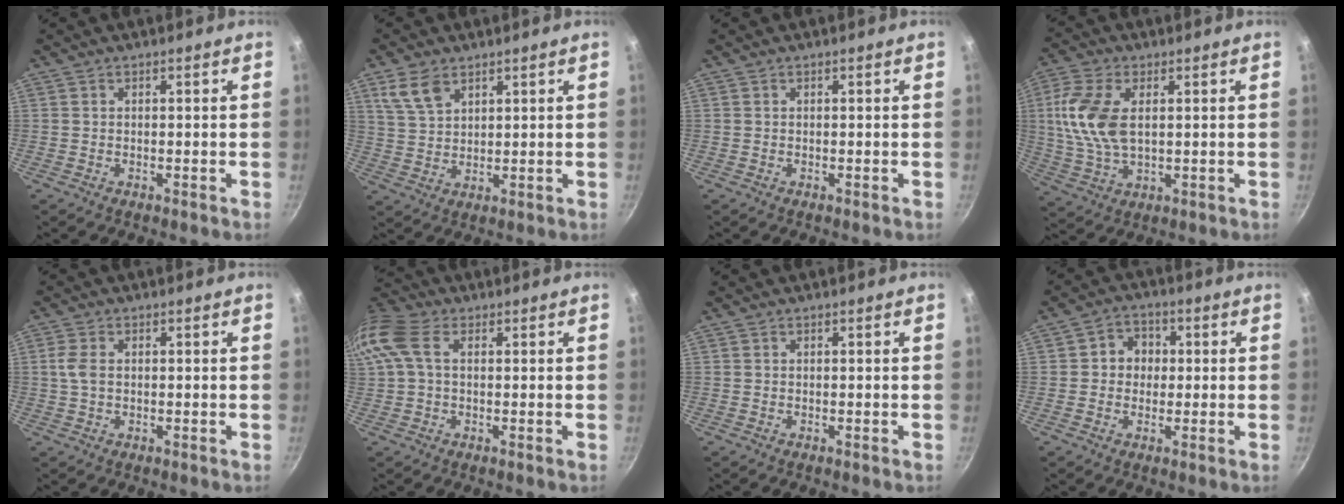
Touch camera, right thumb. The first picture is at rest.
{"total": 6.6, "force": [3.9, 3.8, 3.7], "torque": [-0.060, -0.012, 0.082]}
{"total": 0.0}
{"total": 11.9, "force": [2.0, 6.6, 9.7], "torque": [-0.199, 0.002, 0.038]}
{"total": 3.3, "force": [0.2, 2.1, 2.5], "torque": [-0.057, 0.005, 0.001]}
{"total": 9.7, "force": [2.3, 6.2, 7.1], "torque": [-0.148, 0.026, 0.031]}
{"total": 0.0}
{"total": 5.3, "force": [0.3, 4.8, 2.3], "torque": [-0.002, 0.009, -0.005]}